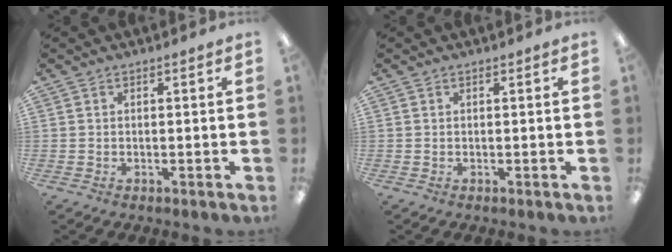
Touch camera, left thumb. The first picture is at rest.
{"total": 0.0}